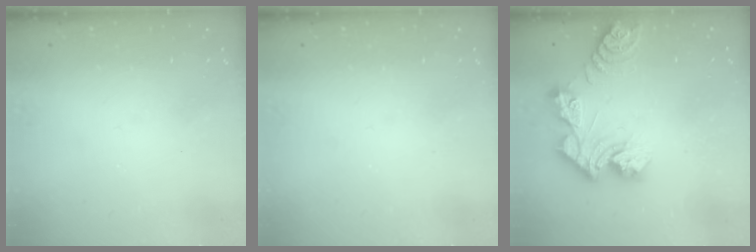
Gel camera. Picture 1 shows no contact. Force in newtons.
{"total": 0.0}
{"total": 13.2, "press": 13.2, "slide": 1.2}